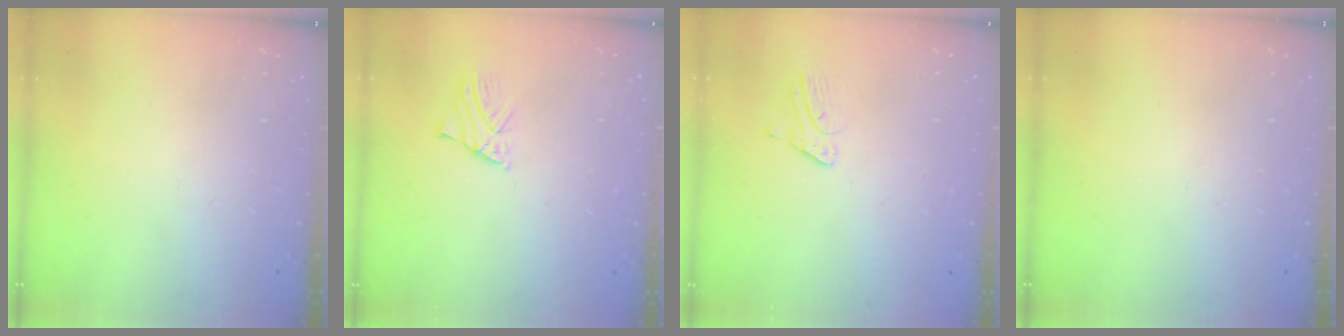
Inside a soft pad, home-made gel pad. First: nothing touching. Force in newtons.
{"total": 0.9, "press": 0.9, "slide": 0.1}
{"total": 2.7, "press": 2.7, "slide": 0.2}
{"total": 0.0}